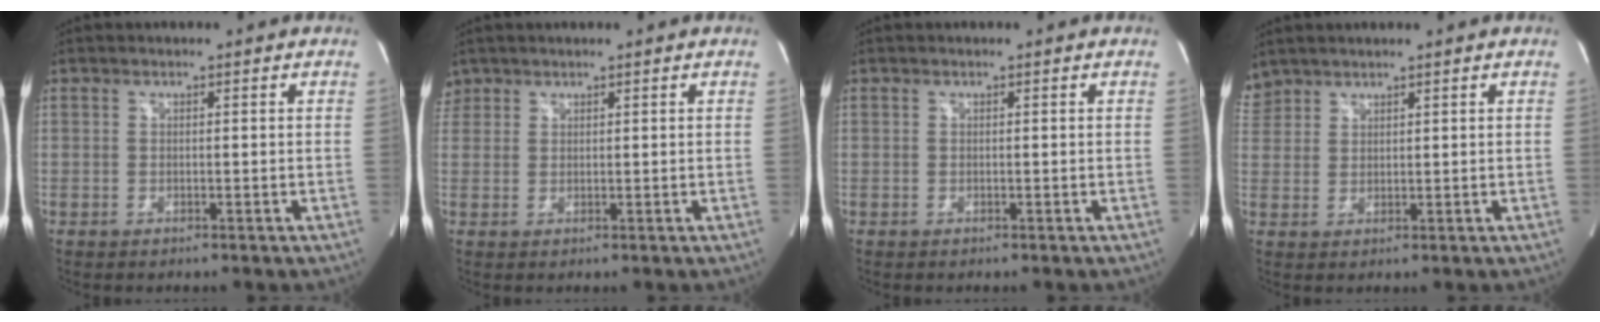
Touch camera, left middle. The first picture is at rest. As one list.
[{"total": 2.2, "force": [1.6, 1.5, -0.1], "torque": [0.007, 0.012, 0.030]}, {"total": 0.0}, {"total": 3.5, "force": [3.2, 1.5, 0.0], "torque": [-0.004, 0.016, 0.067]}]